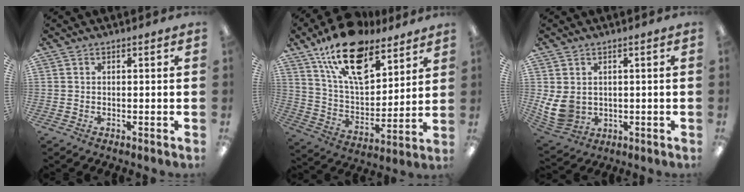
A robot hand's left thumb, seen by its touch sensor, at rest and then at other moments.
{"total": 19.8, "force": [13.5, 9.1, 11.3], "torque": [-0.196, -0.069, 0.238]}
{"total": 8.2, "force": [1.6, 6.4, 4.8], "torque": [-0.114, -0.007, 0.035]}